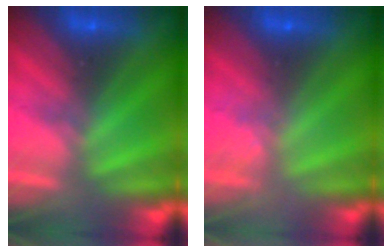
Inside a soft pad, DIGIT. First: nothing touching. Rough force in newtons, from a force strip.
{"total": 1.7}